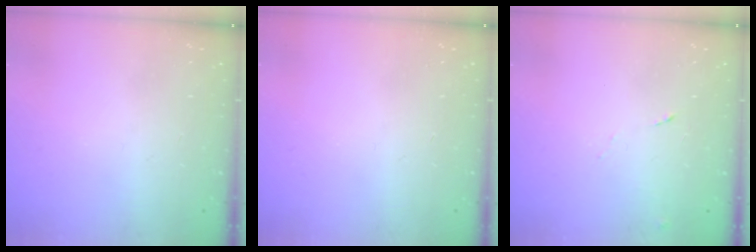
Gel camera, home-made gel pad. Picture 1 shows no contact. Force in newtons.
{"total": 0.0}
{"total": 4.1, "press": 4.1, "slide": 0.7}